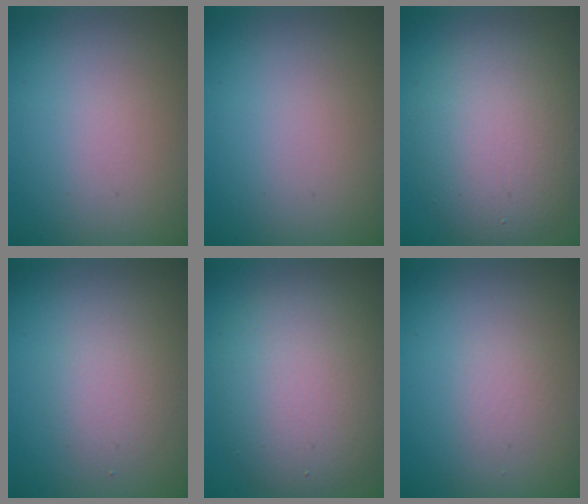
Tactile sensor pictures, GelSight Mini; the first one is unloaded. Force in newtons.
{"total": 0.0}
{"total": 7.1, "press": 7.1, "slide": 0.1}
{"total": 2.0, "press": 2.0, "slide": 0.1}
{"total": 7.1, "press": 7.1, "slide": 0.5}
{"total": 0.9, "press": 0.9, "slide": 0.0}